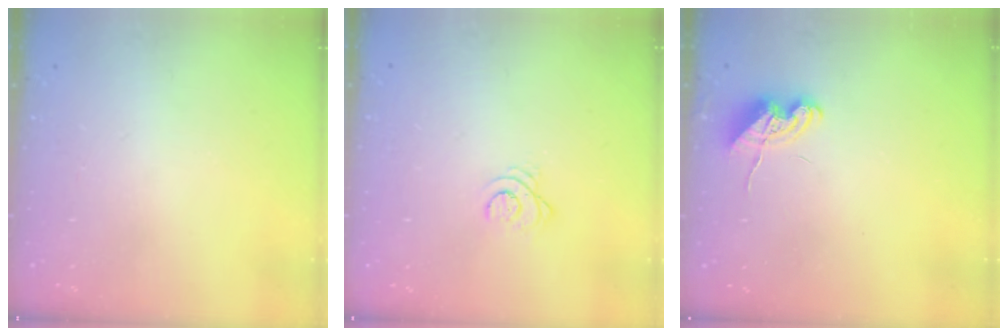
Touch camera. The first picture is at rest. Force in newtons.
{"total": 4.0, "press": 4.0, "slide": 0.4}
{"total": 6.9, "press": 6.8, "slide": 1.0}